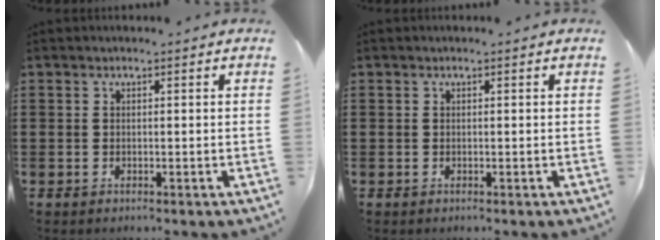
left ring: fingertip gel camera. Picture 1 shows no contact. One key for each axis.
{"total": 0.0}